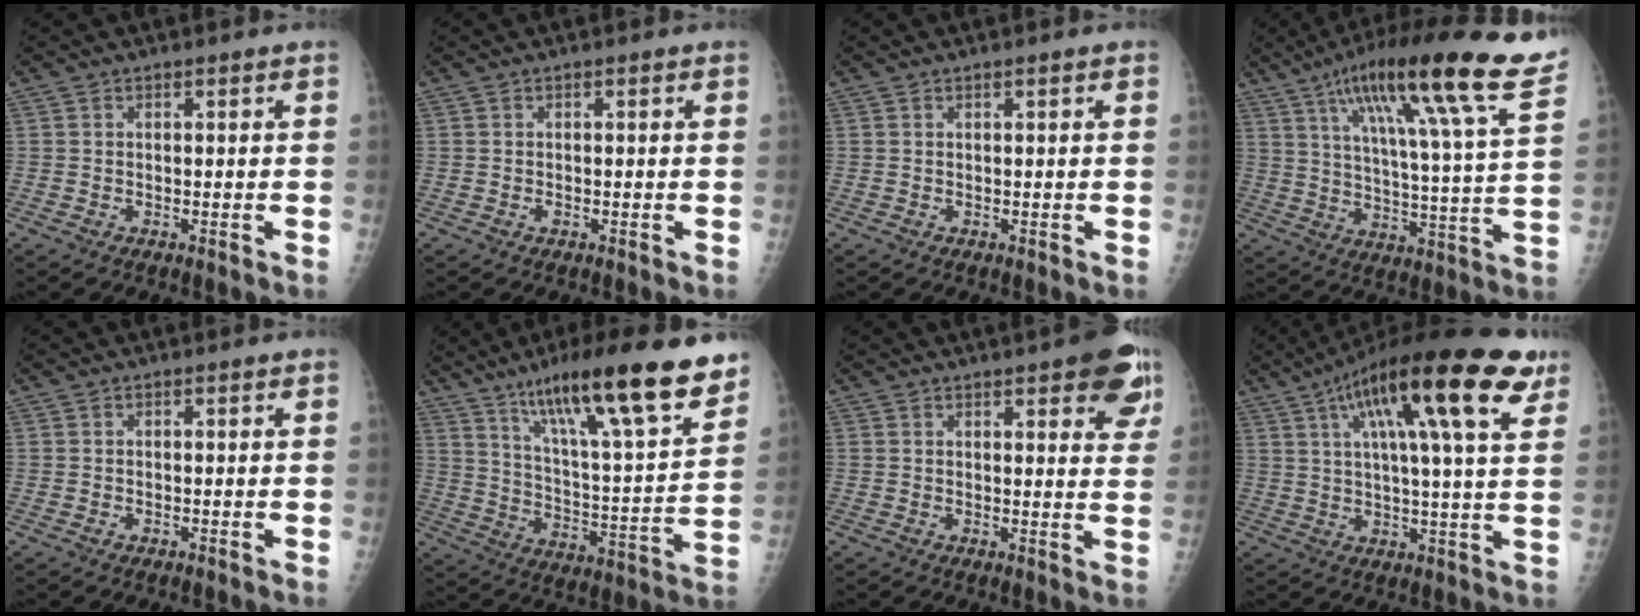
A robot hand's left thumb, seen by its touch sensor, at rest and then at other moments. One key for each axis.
{"total": 0.8, "fx": -0.3, "fy": 0.4, "fz": 0.6, "tx": -0.006, "ty": 0.003, "tz": -0.006}
{"total": 0.6, "fx": 0.2, "fy": 0.1, "fz": 0.5, "tx": -0.011, "ty": 0.001, "tz": 0.003}
{"total": 25.2, "fx": 15.9, "fy": 2.1, "fz": 19.5, "tx": -0.291, "ty": -0.043, "tz": 0.234}
{"total": 0.6, "fx": -0.2, "fy": 0.4, "fz": 0.4, "tx": -0.004, "ty": 0.005, "tz": -0.003}
{"total": 24.8, "fx": 16.3, "fy": 4.0, "fz": 18.3, "tx": -0.273, "ty": -0.058, "tz": 0.267}
{"total": 10.4, "fx": 5.7, "fy": 3.3, "fz": 8.0, "tx": -0.063, "ty": -0.019, "tz": 0.063}
{"total": 23.7, "fx": 11.5, "fy": 5.1, "fz": 20.1, "tx": -0.308, "ty": 0.002, "tz": 0.171}